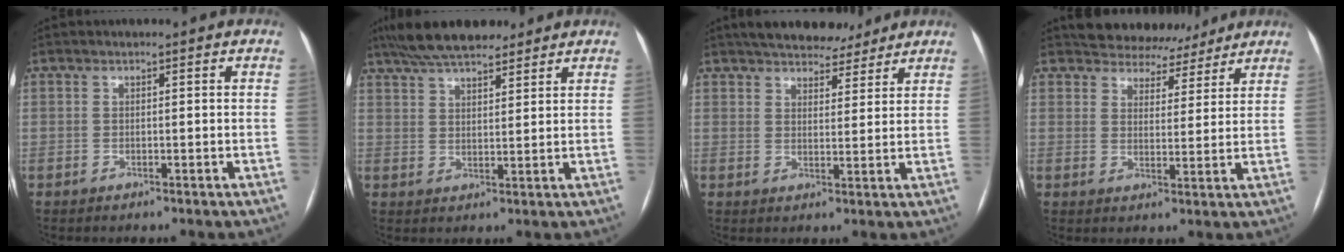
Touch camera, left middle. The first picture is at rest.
{"total": 11.9, "force": [9.9, 3.2, 5.9], "torque": [-0.107, 0.034, 0.165]}
{"total": 11.2, "force": [9.8, 3.7, 4.0], "torque": [-0.047, 0.014, 0.135]}
{"total": 8.5, "force": [7.7, 3.5, 0.8], "torque": [0.002, 0.006, 0.099]}